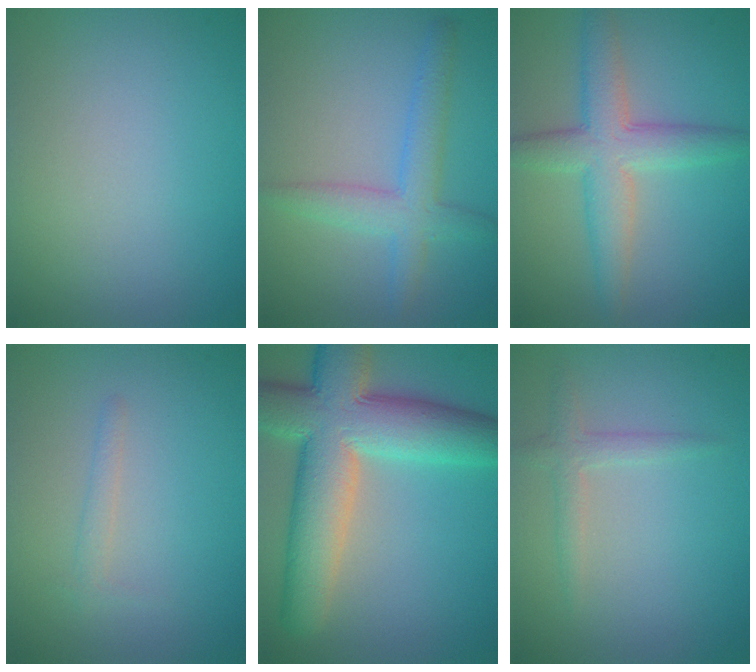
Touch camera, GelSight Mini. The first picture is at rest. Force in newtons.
{"total": 3.4, "press": 3.4, "slide": 0.2}
{"total": 4.9, "press": 4.9, "slide": 0.1}
{"total": 1.0, "press": 1.0, "slide": 0.0}
{"total": 11.4, "press": 11.3, "slide": 0.8}
{"total": 1.7, "press": 1.7, "slide": 0.1}